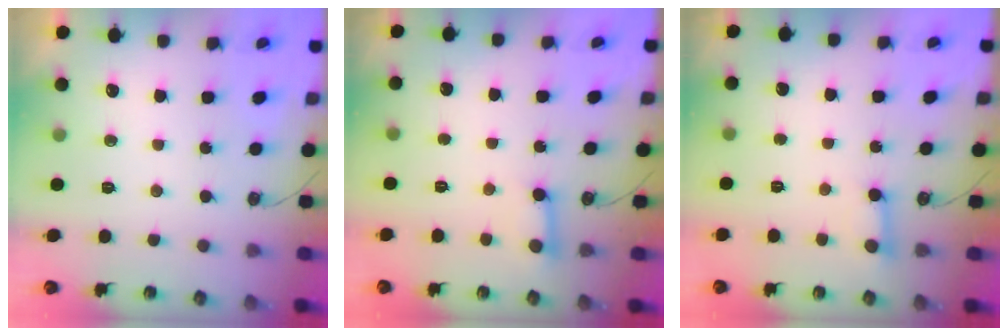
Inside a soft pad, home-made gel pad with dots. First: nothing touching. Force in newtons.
{"total": 4.1, "press": 4.1, "slide": 0.3}
{"total": 3.0, "press": 3.0, "slide": 0.2}